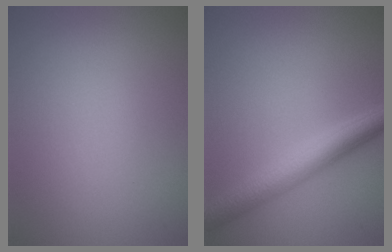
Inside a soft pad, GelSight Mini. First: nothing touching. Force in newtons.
{"total": 4.7, "press": 4.7, "slide": 0.1}